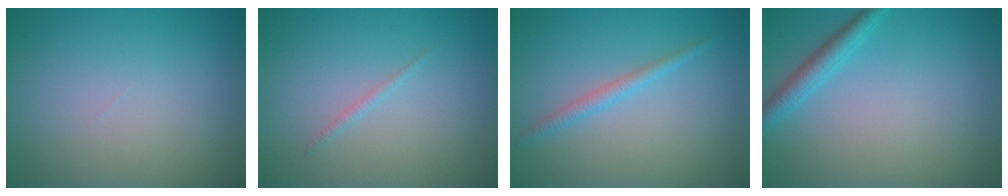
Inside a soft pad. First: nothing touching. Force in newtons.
{"total": 0.6, "press": 0.6, "slide": 0.0}
{"total": 1.5, "press": 1.5, "slide": 0.1}
{"total": 2.4, "press": 2.4, "slide": 0.1}